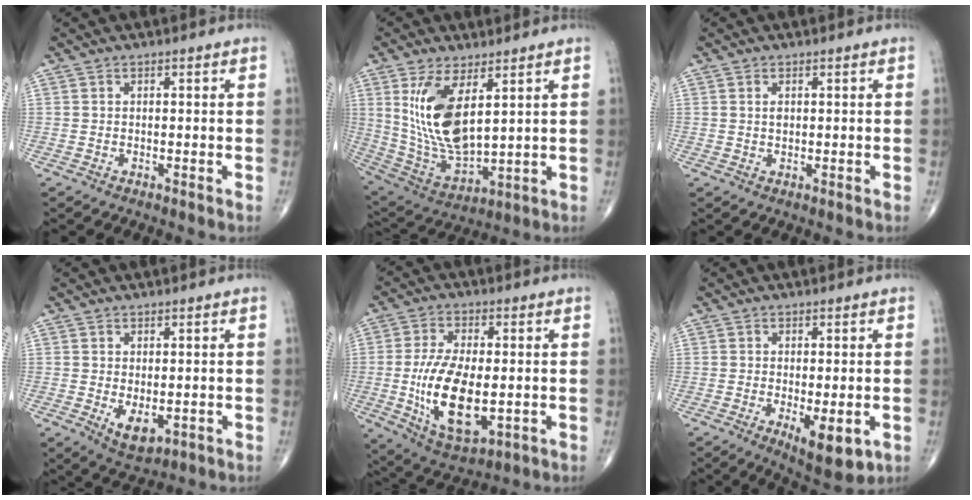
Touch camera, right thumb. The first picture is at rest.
{"total": 15.2, "force": [4.7, 6.7, 12.8], "torque": [-0.247, -0.027, 0.114]}
{"total": 1.3, "force": [0.4, 0.8, 1.0], "torque": [-0.016, -0.002, 0.008]}
{"total": 4.9, "force": [-0.9, 2.7, 4.0], "torque": [-0.059, -0.011, -0.002]}
{"total": 15.8, "force": [-2.0, 7.6, 13.7], "torque": [-0.251, -0.013, -0.023]}
{"total": 8.2, "force": [-2.5, 3.1, 7.2], "torque": [-0.101, -0.018, -0.030]}